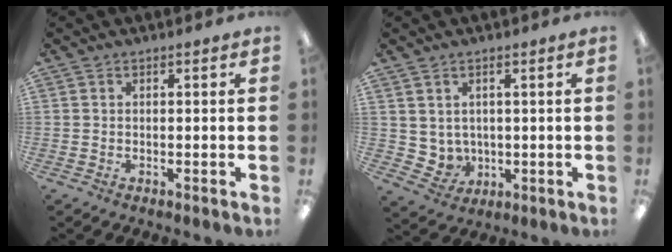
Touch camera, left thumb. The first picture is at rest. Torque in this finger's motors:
{"motor_torque": [-0.18, 0.27, 0.15, -0.15, 0.03]}